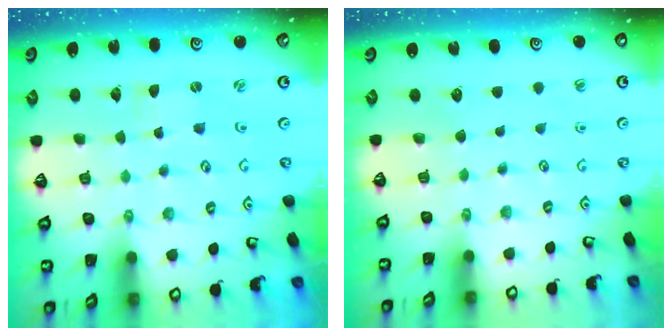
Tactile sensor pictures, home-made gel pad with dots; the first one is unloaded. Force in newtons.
{"total": 0.0}